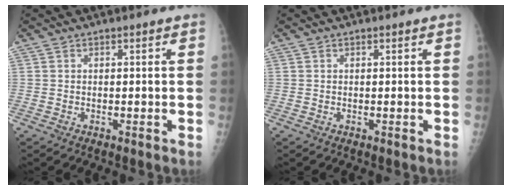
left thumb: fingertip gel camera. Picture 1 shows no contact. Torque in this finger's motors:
{"motor_torque": [0.00, 0.00, 0.00, 0.00, 0.00]}